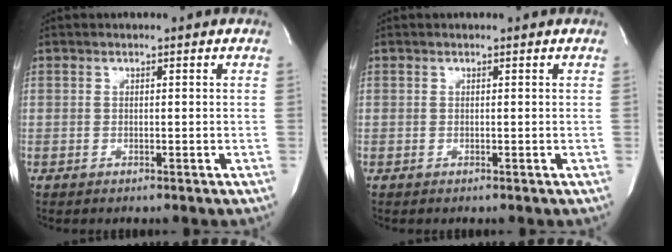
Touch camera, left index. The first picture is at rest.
{"total": 0.0}